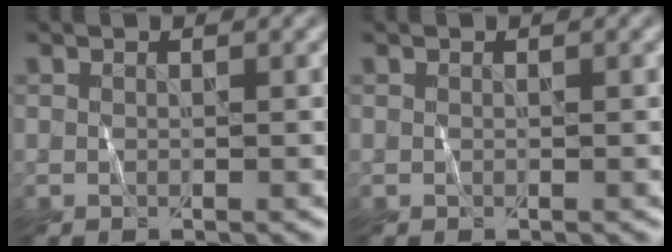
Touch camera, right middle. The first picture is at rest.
{"total": 0.0}